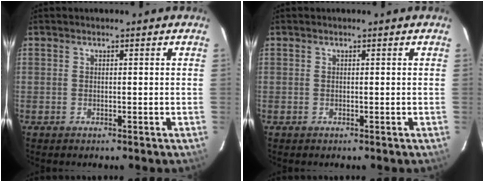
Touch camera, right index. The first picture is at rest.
{"total": 0.0}